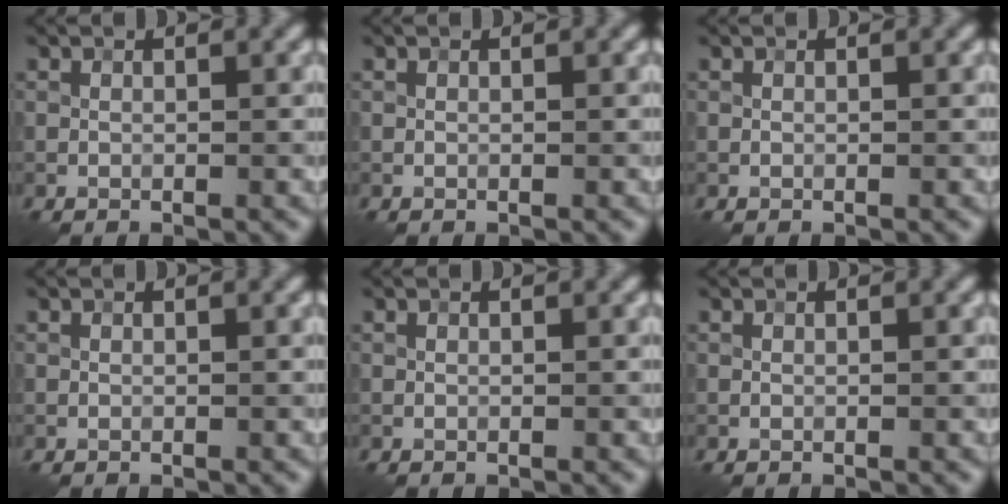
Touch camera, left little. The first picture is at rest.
{"total": 0.0}
{"total": 0.0}
{"total": 0.0}
{"total": 0.0}
{"total": 0.0}